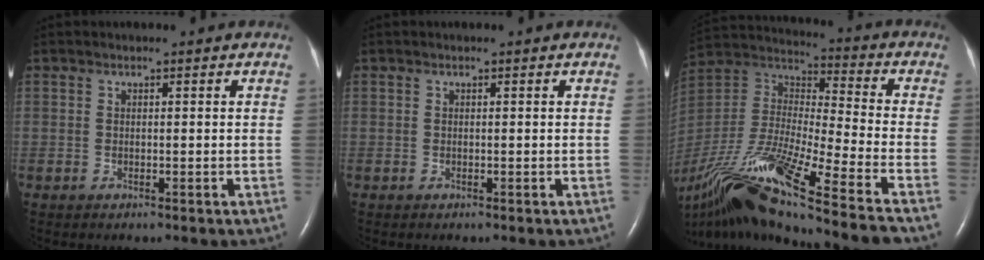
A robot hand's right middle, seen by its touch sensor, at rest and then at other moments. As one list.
[{"total": 0.0}, {"total": 25.7, "force": [-18.0, 0.3, 18.3], "torque": [-0.375, -0.047, -0.333]}]